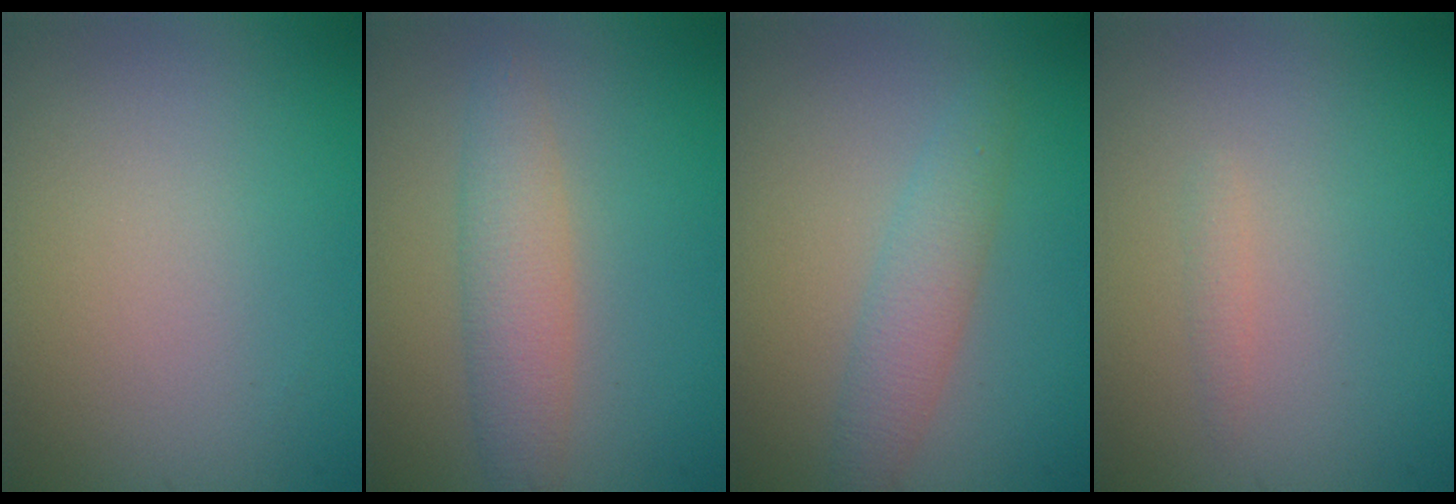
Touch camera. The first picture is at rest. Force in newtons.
{"total": 3.3, "press": 3.3, "slide": 0.0}
{"total": 2.5, "press": 2.5, "slide": 0.1}
{"total": 0.7, "press": 0.7, "slide": 0.0}